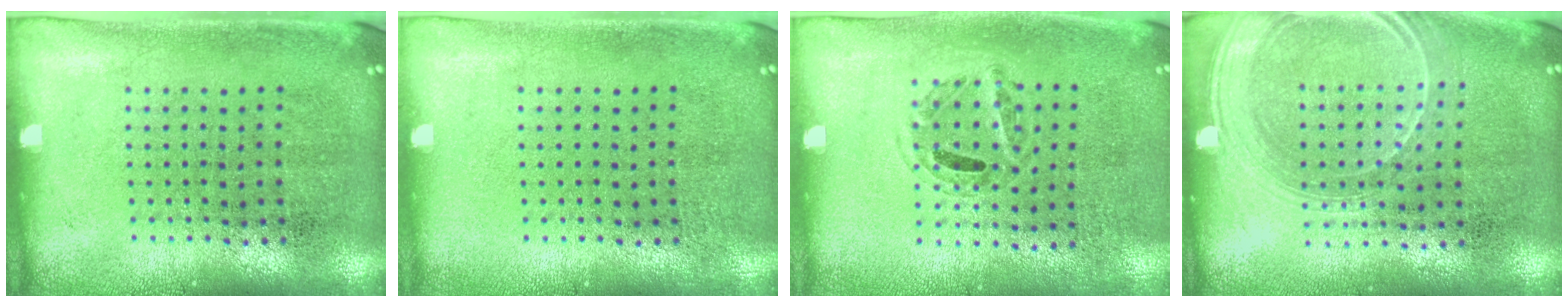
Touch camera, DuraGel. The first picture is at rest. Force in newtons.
{"total": 0.0}
{"total": 1.0, "press": 0.7, "slide": 0.7}
{"total": 1.8, "press": 1.6, "slide": 0.7}